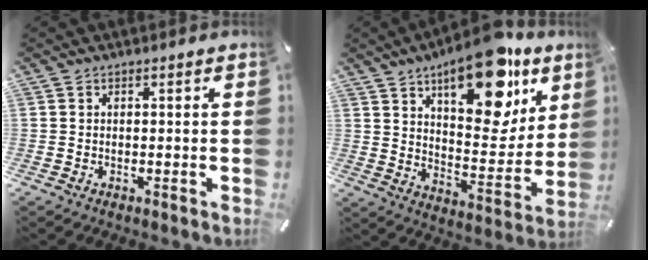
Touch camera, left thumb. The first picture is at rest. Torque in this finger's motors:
{"motor_torque": [2.93, 2.08, 1.03, -0.12, 0.22]}